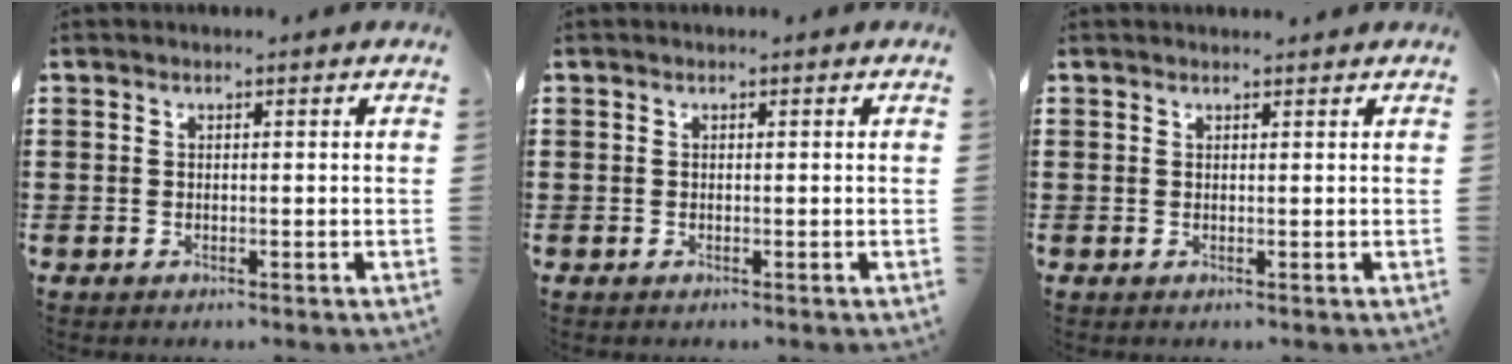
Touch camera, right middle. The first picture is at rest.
{"total": 0.0}
{"total": 0.6, "force": [0.6, 0.0, 0.1], "torque": [0.004, -0.004, 0.010]}